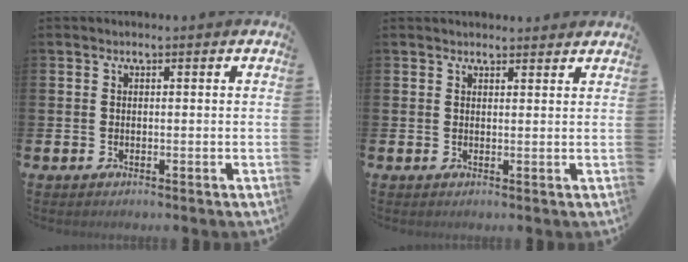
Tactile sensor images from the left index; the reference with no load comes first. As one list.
[{"total": 1.6, "force": [1.6, 0.3, 0.0], "torque": [0.006, -0.006, 0.027]}]